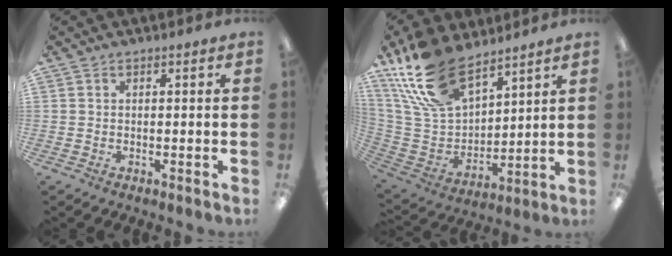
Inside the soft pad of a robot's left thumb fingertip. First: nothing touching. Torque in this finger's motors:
{"motor_torque": [0.84, 0.77, 1.26, -1.51, 0.33]}